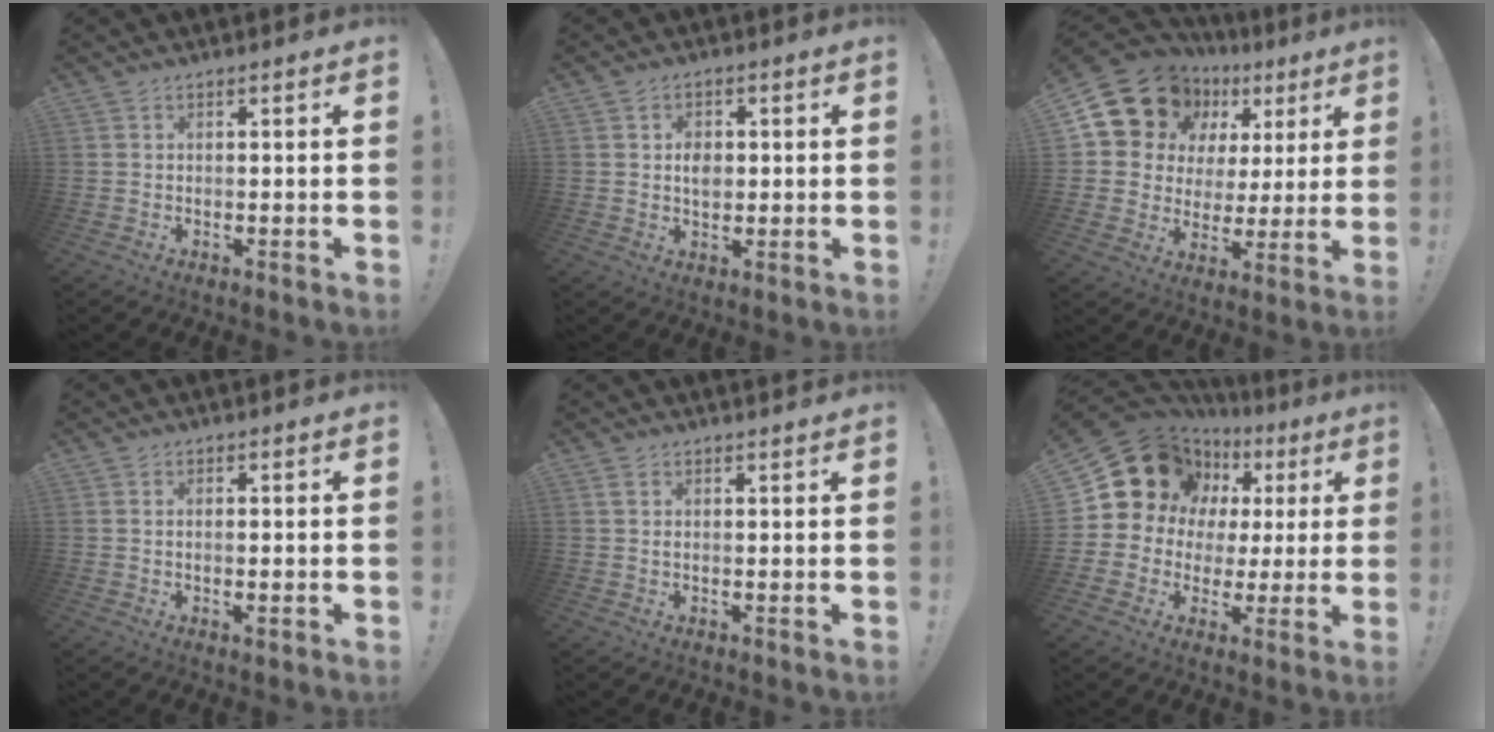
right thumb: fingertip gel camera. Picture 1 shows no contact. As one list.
[{"total": 4.1, "force": [0.2, 3.3, 2.4], "torque": [-0.021, -0.005, -0.002]}, {"total": 15.8, "force": [10.5, 10.4, 5.7], "torque": [-0.094, -0.067, 0.207]}, {"total": 1.4, "force": [0.1, 0.5, 1.3], "torque": [-0.021, 0.001, 0.001]}, {"total": 1.3, "force": [1.0, 0.2, 0.7], "torque": [-0.001, -0.006, 0.017]}, {"total": 16.1, "force": [8.3, 12.0, 6.7], "torque": [-0.100, -0.057, 0.177]}]